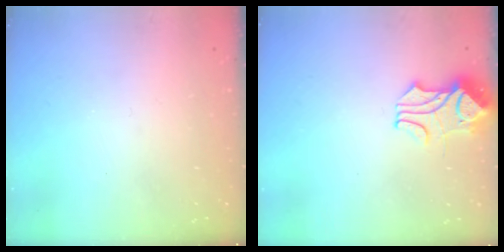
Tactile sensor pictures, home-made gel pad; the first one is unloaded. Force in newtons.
{"total": 1.8, "press": 1.4, "slide": 1.1}